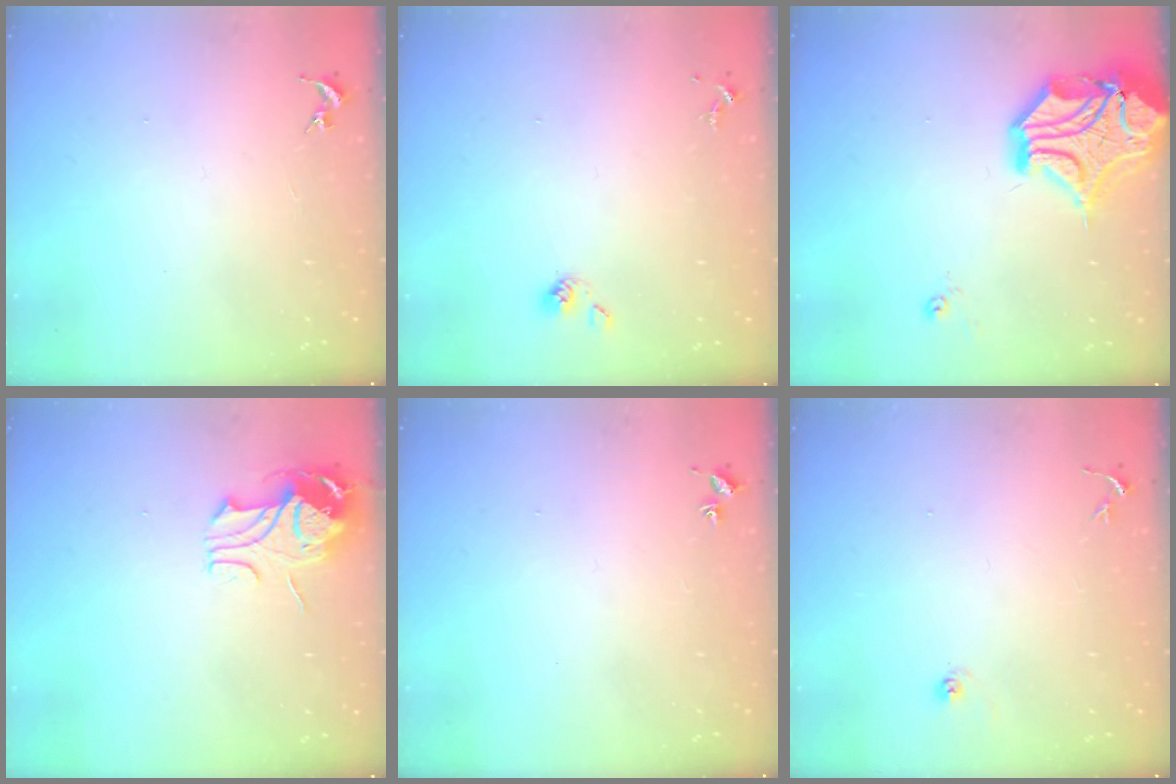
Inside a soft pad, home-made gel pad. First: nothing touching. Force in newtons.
{"total": 4.8, "press": 4.2, "slide": 2.2}
{"total": 19.0, "press": 18.8, "slide": 2.6}
{"total": 10.1, "press": 10.1, "slide": 0.8}
{"total": 1.5, "press": 1.5, "slide": 0.2}
{"total": 3.4, "press": 3.4, "slide": 0.3}